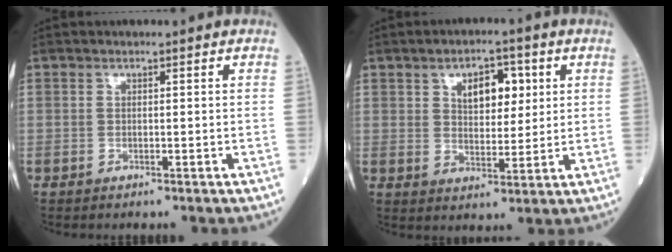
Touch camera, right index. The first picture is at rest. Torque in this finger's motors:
{"motor_torque": [0.12, 0.11, 0.12, 0.06]}